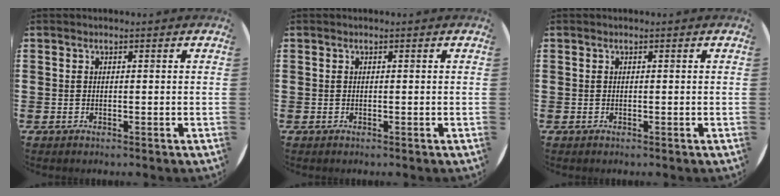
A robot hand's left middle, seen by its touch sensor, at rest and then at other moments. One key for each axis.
{"total": 0.0}
{"total": 0.0}